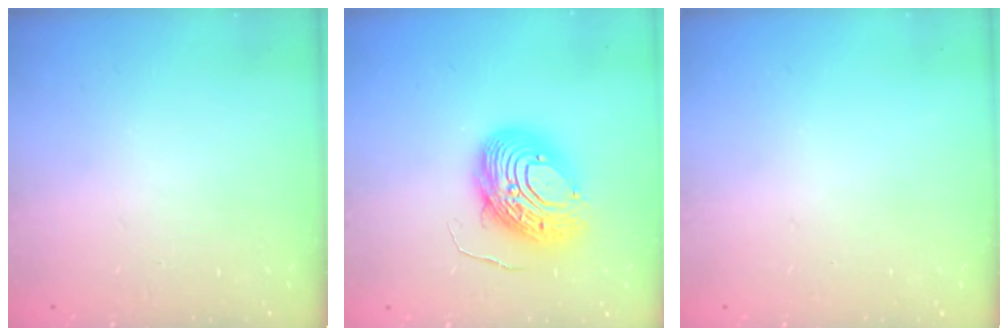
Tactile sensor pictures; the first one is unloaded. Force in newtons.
{"total": 12.5, "press": 12.4, "slide": 1.3}
{"total": 0.0}